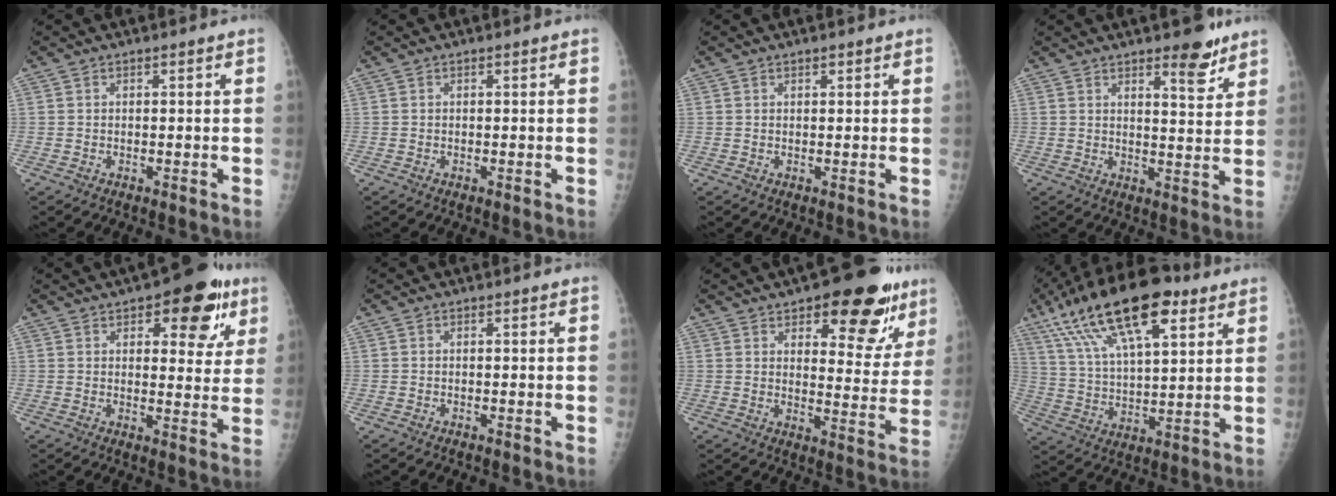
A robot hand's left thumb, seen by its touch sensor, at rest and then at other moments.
{"total": 0.0}
{"total": 0.8, "force": [0.6, 0.4, 0.5], "torque": [-0.003, -0.003, 0.009]}
{"total": 6.9, "force": [4.9, 2.0, 4.5], "torque": [-0.044, -0.033, 0.066]}
{"total": 13.1, "force": [6.7, 6.0, 9.5], "torque": [-0.069, -0.019, 0.080]}
{"total": 0.0}
{"total": 17.2, "force": [10.3, 7.6, 11.6], "torque": [-0.087, -0.050, 0.137]}
{"total": 22.1, "force": [12.0, 8.4, 16.6], "torque": [-0.282, -0.011, 0.214]}